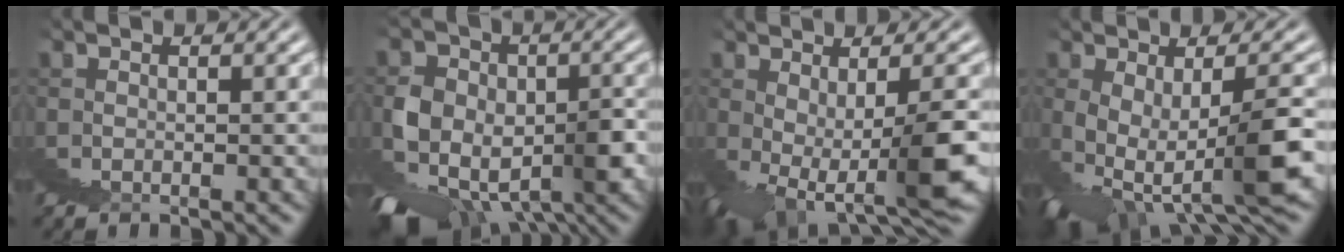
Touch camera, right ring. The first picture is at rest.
{"total": 8.1, "force": [-3.1, 5.0, 5.6], "torque": [-0.065, -0.026, -0.036]}
{"total": 5.3, "force": [-2.4, -0.4, 4.8], "torque": [-0.041, 0.001, -0.029]}
{"total": 7.4, "force": [-1.0, 2.3, 7.0], "torque": [-0.084, 0.008, -0.017]}